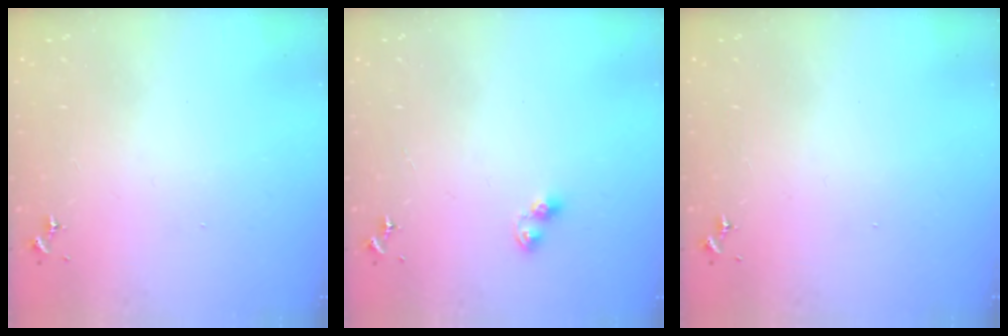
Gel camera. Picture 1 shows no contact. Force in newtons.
{"total": 4.5, "press": 4.5, "slide": 0.4}
{"total": 0.0}